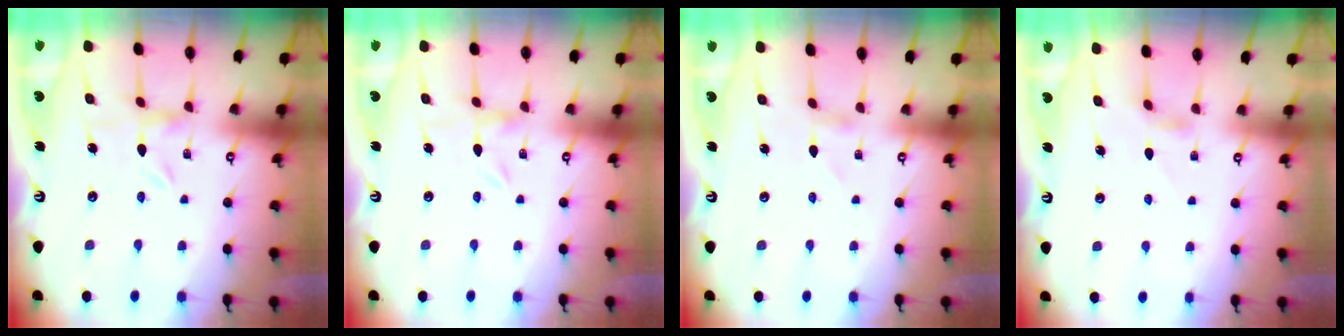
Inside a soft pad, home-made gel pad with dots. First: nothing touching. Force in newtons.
{"total": 0.0}
{"total": 0.8, "press": 0.8, "slide": 0.1}
{"total": 2.5, "press": 2.5, "slide": 0.4}